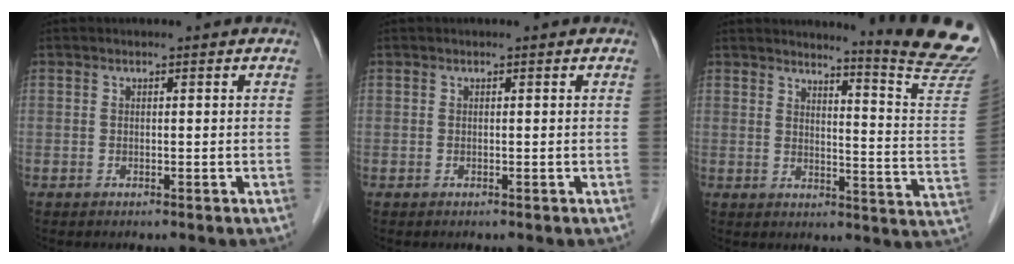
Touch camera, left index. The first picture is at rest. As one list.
[{"total": 0.0}, {"total": 14.8, "force": [14.0, -2.5, 3.8], "torque": [-0.051, -0.134, 0.147]}]